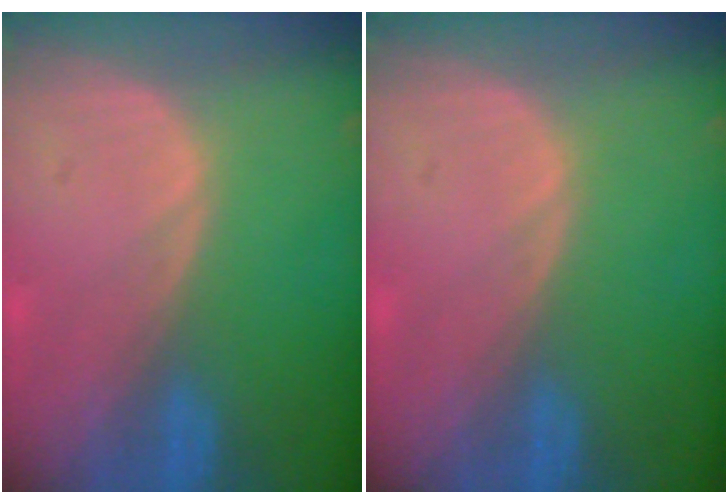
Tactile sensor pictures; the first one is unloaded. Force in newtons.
{"total": 0.0}